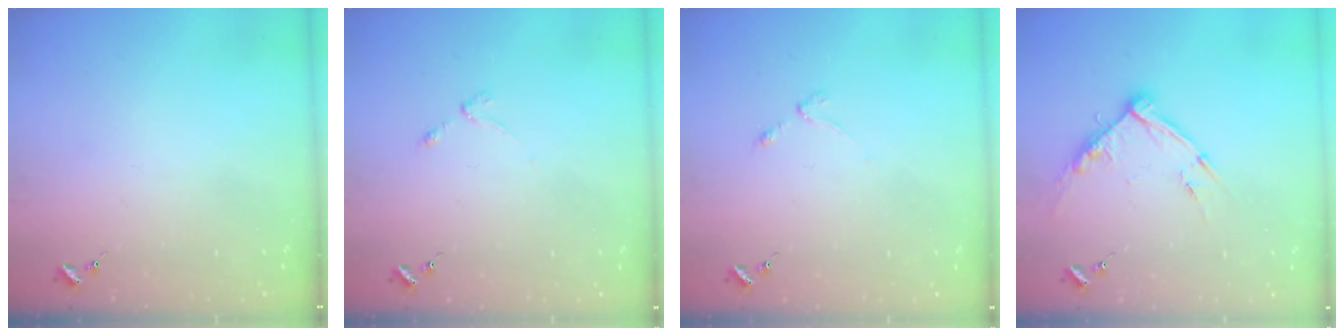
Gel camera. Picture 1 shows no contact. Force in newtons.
{"total": 2.9, "press": 2.8, "slide": 0.4}
{"total": 2.9, "press": 2.8, "slide": 0.4}
{"total": 10.7, "press": 10.6, "slide": 1.3}